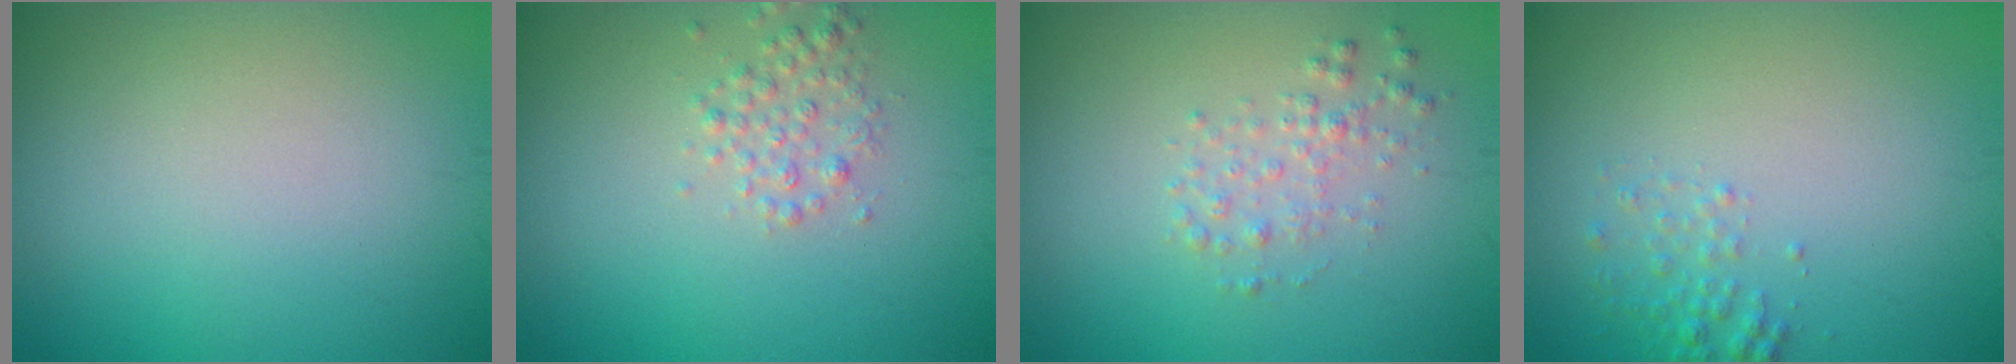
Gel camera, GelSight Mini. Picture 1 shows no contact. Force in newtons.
{"total": 1.8, "press": 1.8, "slide": 0.0}
{"total": 1.6, "press": 1.6, "slide": 0.0}
{"total": 1.3, "press": 1.3, "slide": 0.1}